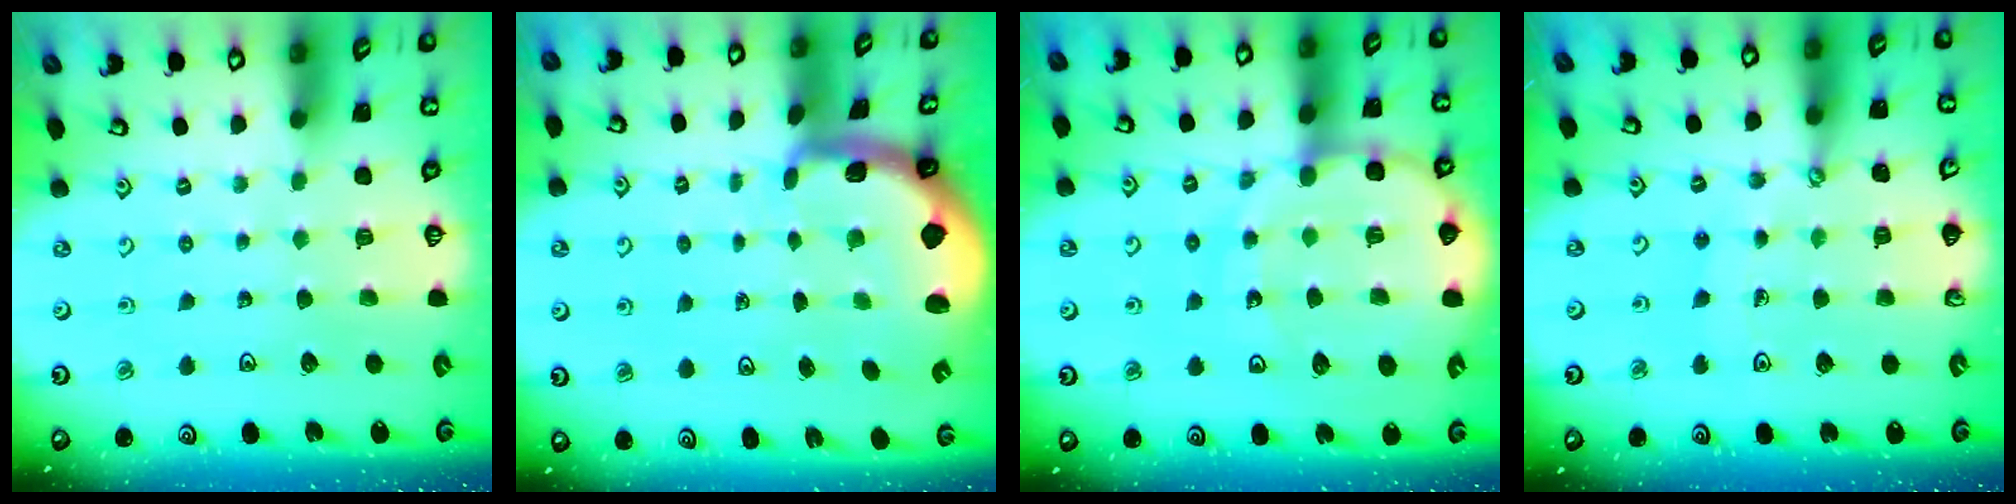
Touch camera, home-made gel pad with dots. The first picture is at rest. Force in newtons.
{"total": 1.9, "press": 1.8, "slide": 0.4}
{"total": 15.0, "press": 14.9, "slide": 1.9}
{"total": 7.3, "press": 7.1, "slide": 1.7}